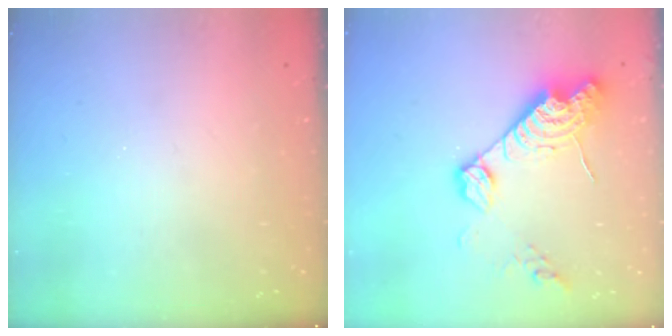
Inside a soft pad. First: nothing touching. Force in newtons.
{"total": 14.8, "press": 14.8, "slide": 1.3}